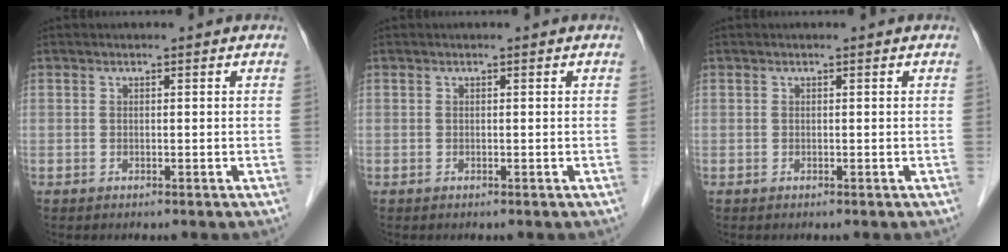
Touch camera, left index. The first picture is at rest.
{"total": 0.0}
{"total": 0.0}